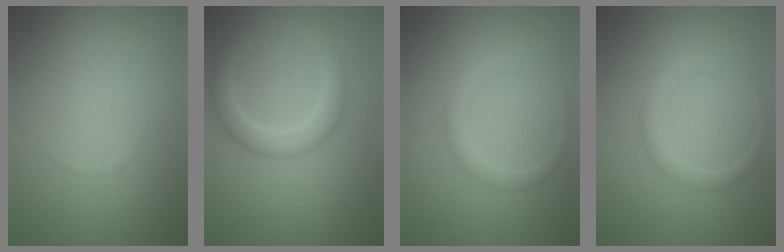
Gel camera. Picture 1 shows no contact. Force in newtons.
{"total": 3.4, "press": 3.4, "slide": 0.1}
{"total": 1.8, "press": 1.8, "slide": 0.0}
{"total": 1.8, "press": 1.8, "slide": 0.0}